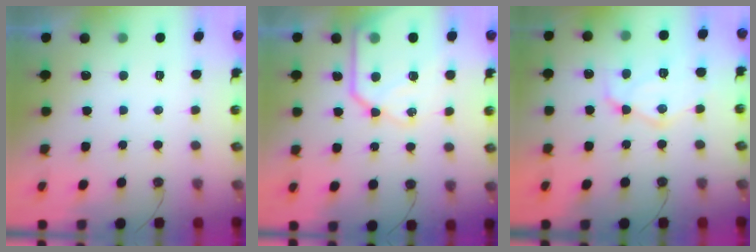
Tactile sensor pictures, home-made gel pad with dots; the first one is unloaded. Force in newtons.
{"total": 16.0, "press": 15.9, "slide": 1.8}
{"total": 13.8, "press": 13.7, "slide": 1.1}